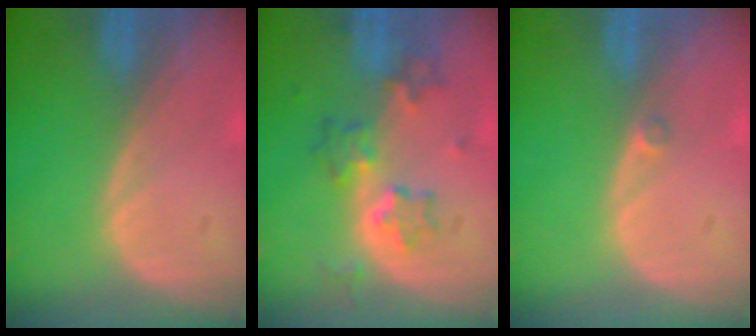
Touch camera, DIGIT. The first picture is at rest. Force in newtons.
{"total": 6.1, "press": 5.8, "slide": 1.8}
{"total": 0.8, "press": 0.6, "slide": 0.4}